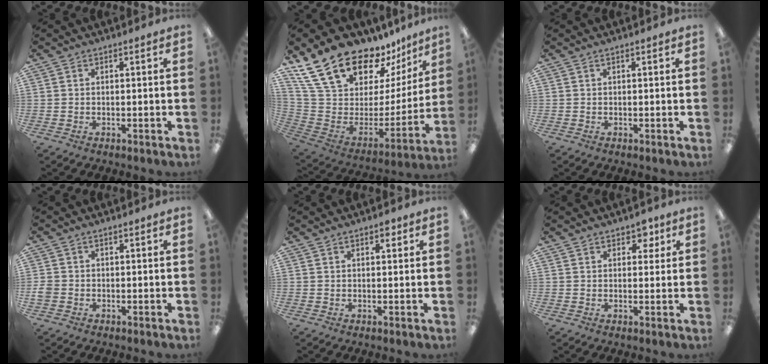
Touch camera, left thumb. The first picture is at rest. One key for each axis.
{"total": 23.1, "fx": 18.4, "fy": 9.9, "fz": 10.0, "tx": -0.181, "ty": -0.130, "tz": 0.340}
{"total": 0.0}
{"total": 2.0, "fx": -0.5, "fy": 1.6, "fz": 1.1, "tx": -0.018, "ty": 0.004, "tz": -0.008}
{"total": 2.2, "fx": 1.3, "fy": 1.1, "fz": 1.3, "tx": -0.011, "ty": -0.003, "tz": 0.019}
{"total": 4.0, "fx": 2.3, "fy": 2.7, "fz": 1.8, "tx": -0.008, "ty": -0.006, "tz": 0.036}